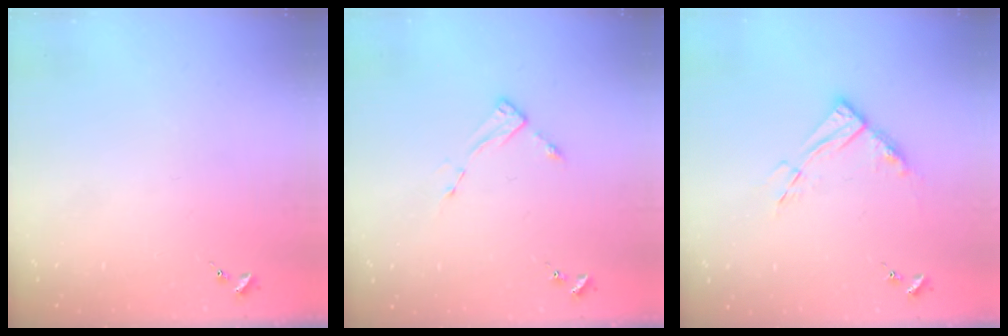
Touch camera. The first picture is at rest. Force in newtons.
{"total": 3.0, "press": 3.0, "slide": 0.5}
{"total": 9.6, "press": 9.5, "slide": 1.1}